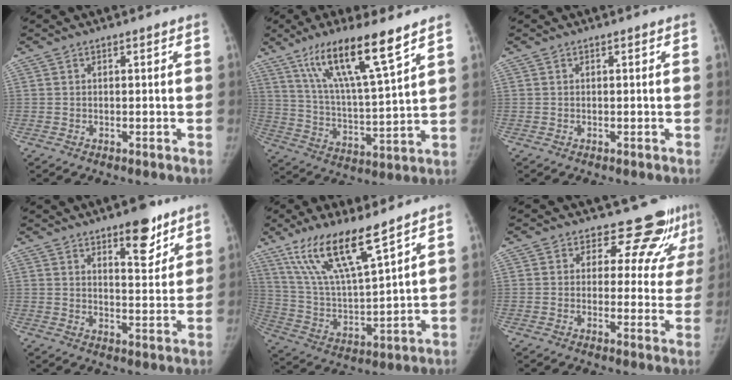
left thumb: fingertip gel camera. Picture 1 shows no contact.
{"total": 16.2, "force": [10.3, 2.0, 12.3], "torque": [-0.214, -0.050, 0.193]}
{"total": 0.0}
{"total": 8.9, "force": [5.8, 3.4, 5.8], "torque": [-0.056, -0.037, 0.085]}
{"total": 16.1, "force": [10.9, 3.0, 11.4], "torque": [-0.206, -0.055, 0.223]}
{"total": 9.6, "force": [8.2, 4.4, 2.3], "torque": [0.017, -0.055, 0.085]}